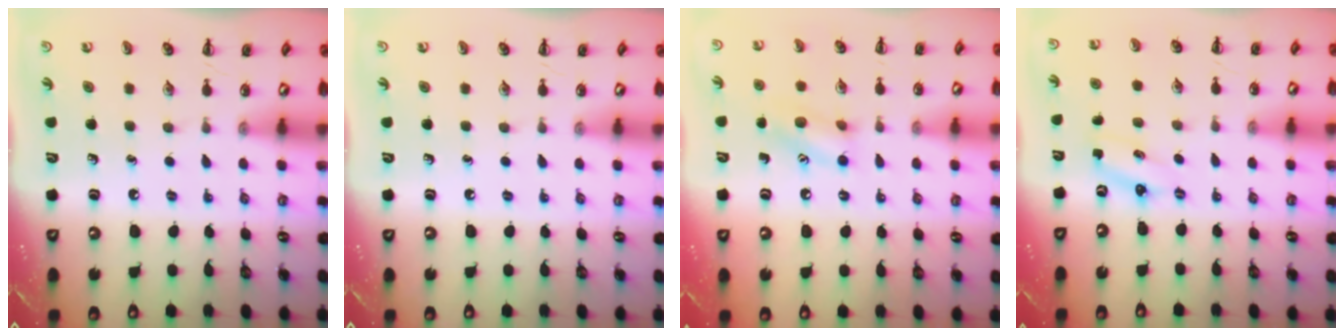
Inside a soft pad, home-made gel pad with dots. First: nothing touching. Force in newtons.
{"total": 0.0}
{"total": 9.6, "press": 9.6, "slide": 0.5}
{"total": 2.7, "press": 2.6, "slide": 0.8}